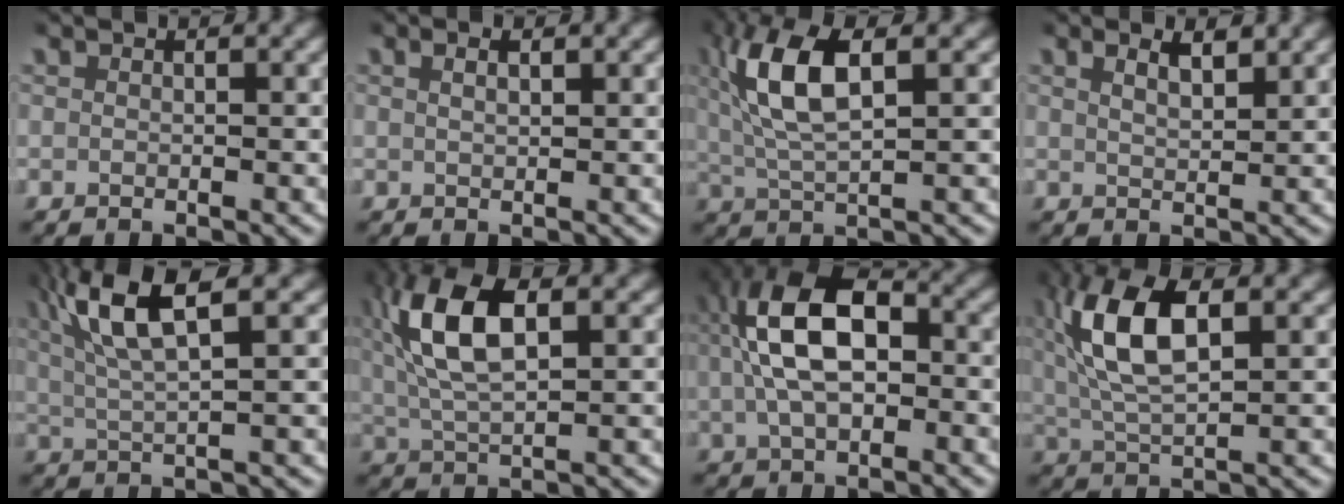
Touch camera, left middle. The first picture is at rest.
{"total": 0.9, "force": [0.5, 0.3, 0.8], "torque": [-0.010, -0.001, 0.009]}
{"total": 7.4, "force": [2.1, 2.9, 6.5], "torque": [-0.143, 0.004, 0.041]}
{"total": 1.8, "force": [1.3, 0.4, 1.2], "torque": [-0.019, -0.006, 0.026]}
{"total": 7.3, "force": [3.2, 2.2, 6.2], "torque": [-0.129, 0.004, 0.051]}
{"total": 8.1, "force": [2.2, 3.6, 6.9], "torque": [-0.156, 0.000, 0.042]}
{"total": 9.3, "force": [1.1, 5.4, 7.5], "torque": [-0.145, 0.003, 0.013]}
{"total": 8.2, "force": [2.3, 3.5, 7.1], "torque": [-0.158, 0.001, 0.044]}